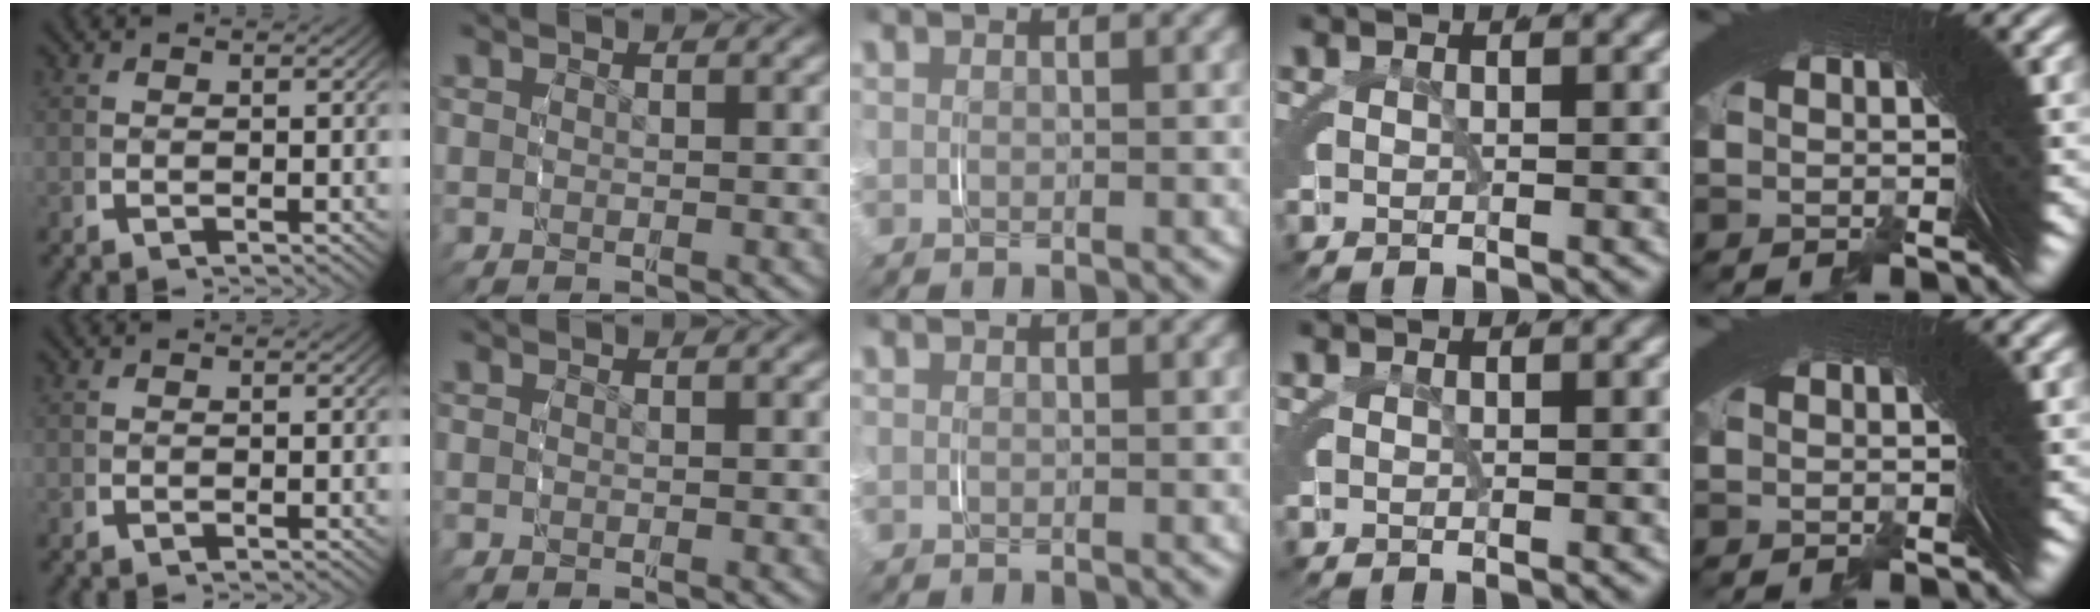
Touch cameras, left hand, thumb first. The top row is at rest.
{}